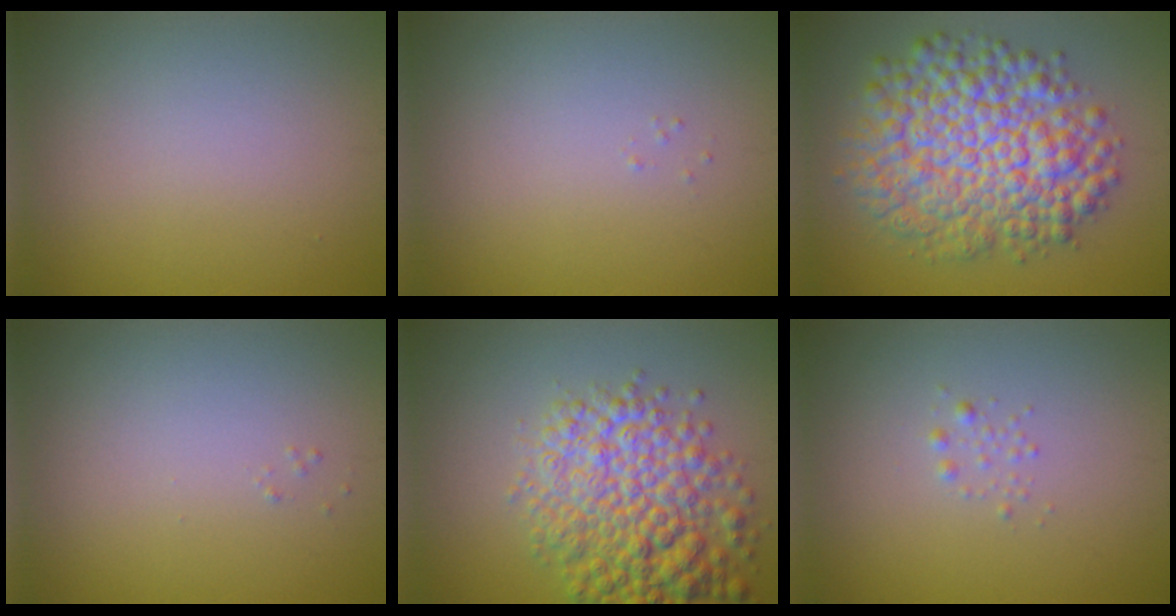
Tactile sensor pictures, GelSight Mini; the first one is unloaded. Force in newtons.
{"total": 0.0}
{"total": 10.1, "press": 10.1, "slide": 0.2}
{"total": 0.0}
{"total": 8.7, "press": 8.7, "slide": 0.3}
{"total": 0.7, "press": 0.7, "slide": 0.0}